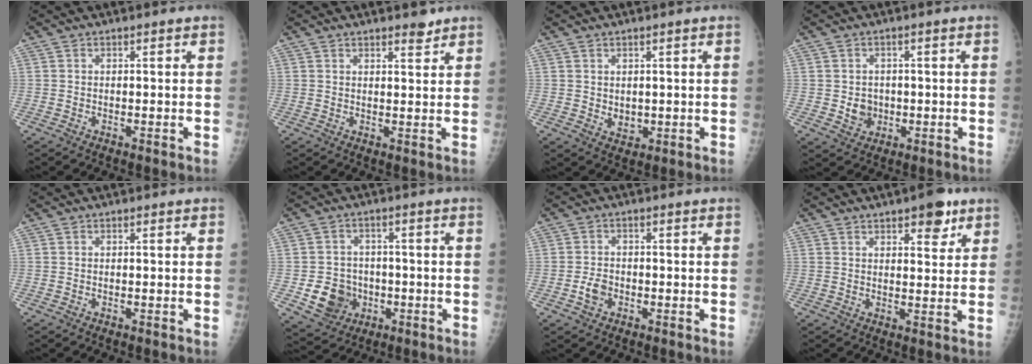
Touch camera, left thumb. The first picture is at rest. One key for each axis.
{"total": 2.7, "fx": 2.2, "fy": 0.9, "fz": 1.3, "tx": -0.009, "ty": -0.016, "tz": 0.031}
{"total": 2.4, "fx": 0.3, "fy": 2.0, "fz": 1.3, "tx": -0.012, "ty": -0.005, "tz": 0.013}
{"total": 3.7, "fx": -0.4, "fy": 3.3, "fz": 1.6, "tx": -0.006, "ty": 0.003, "tz": 0.002}
{"total": 0.0}
{"total": 8.3, "fx": -2.1, "fy": 7.4, "fz": 3.2, "tx": -0.023, "ty": 0.010, "tz": -0.026}
{"total": 3.1, "fx": -1.1, "fy": 2.3, "fz": 1.7, "tx": -0.027, "ty": 0.008, "tz": -0.021}
{"total": 6.4, "fx": 4.0, "fy": 2.7, "fz": 4.3, "tx": -0.035, "ty": -0.018, "tz": 0.049}